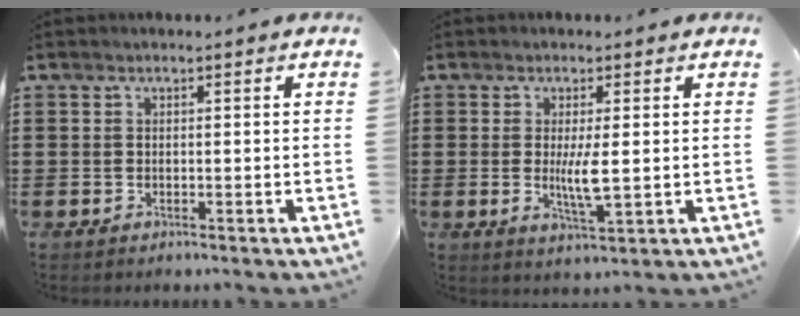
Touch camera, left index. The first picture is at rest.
{"total": 4.9, "force": [0.3, 0.8, 4.8], "torque": [-0.094, -0.005, 0.001]}